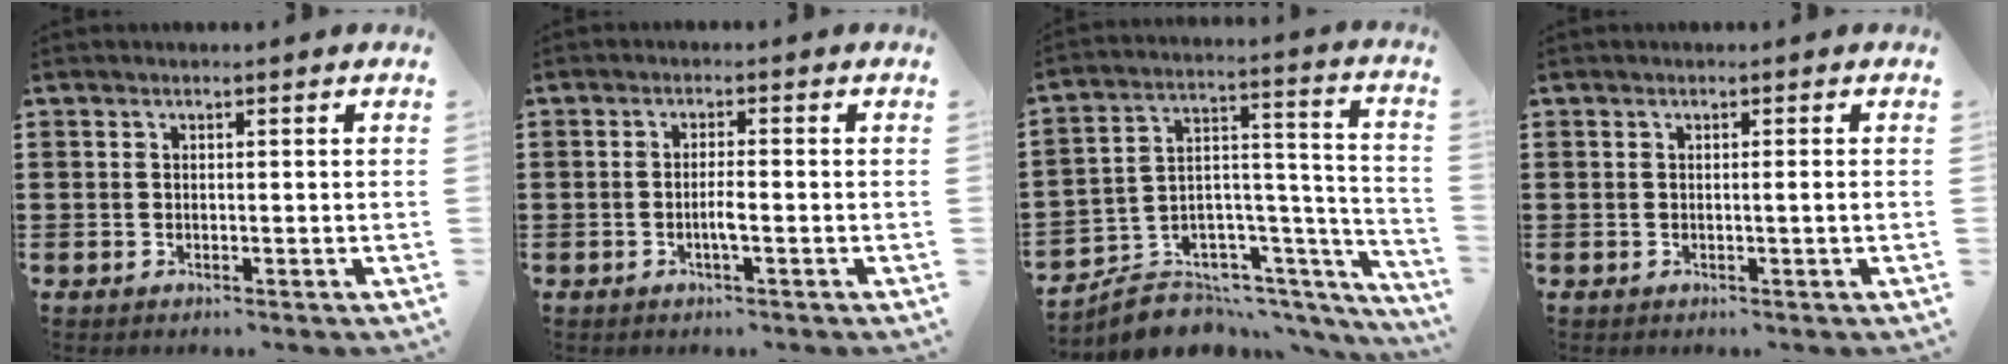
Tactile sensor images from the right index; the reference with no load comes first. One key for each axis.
{"total": 2.5, "fx": -0.8, "fy": 0.2, "fz": 2.3, "tx": -0.049, "ty": -0.002, "tz": -0.018}
{"total": 6.1, "fx": -5.0, "fy": 3.3, "fz": 0.9, "tx": -0.019, "ty": -0.004, "tz": -0.089}
{"total": 1.0, "fx": -0.1, "fy": -0.2, "fz": 0.9, "tx": -0.017, "ty": -0.004, "tz": -0.002}